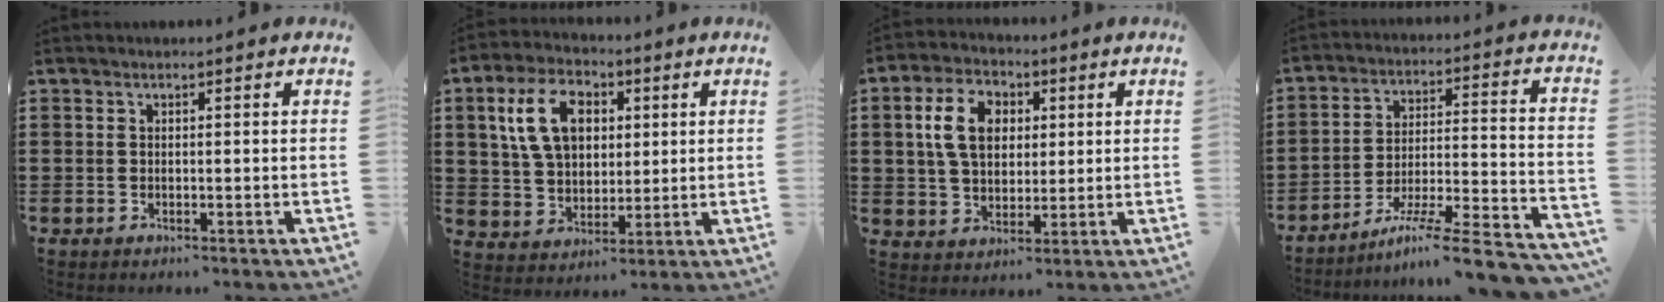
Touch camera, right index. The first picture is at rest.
{"total": 10.7, "force": [3.2, 7.2, 7.2], "torque": [-0.152, 0.012, 0.052]}
{"total": 8.7, "force": [2.0, 6.1, 5.9], "torque": [-0.131, 0.012, 0.027]}
{"total": 9.1, "force": [-7.3, 0.2, 5.4], "torque": [-0.085, -0.002, -0.144]}